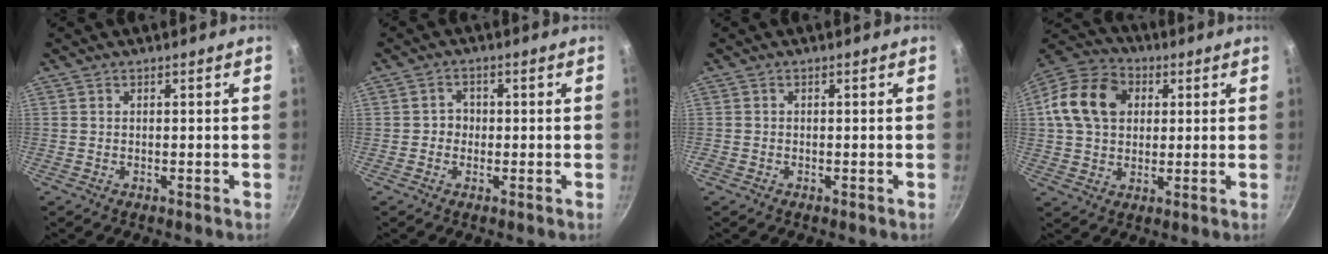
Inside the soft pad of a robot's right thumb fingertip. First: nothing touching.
{"total": 2.5, "force": [-0.4, 2.3, 0.9], "torque": [0.005, 0.007, -0.010]}
{"total": 0.6, "force": [-0.4, 0.5, 0.1], "torque": [-0.003, 0.003, -0.008]}
{"total": 14.5, "force": [3.0, 11.2, 8.8], "torque": [-0.144, 0.019, 0.037]}